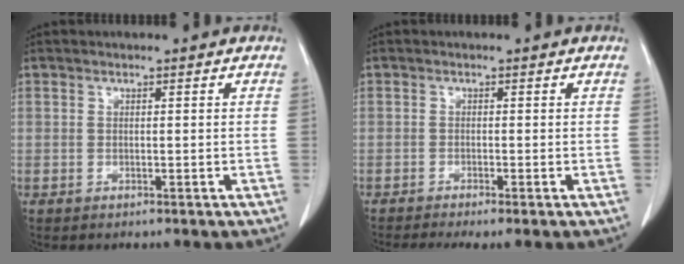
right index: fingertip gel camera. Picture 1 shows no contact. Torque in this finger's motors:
{"motor_torque": [0.48, -0.41, 0.11, 0.04]}